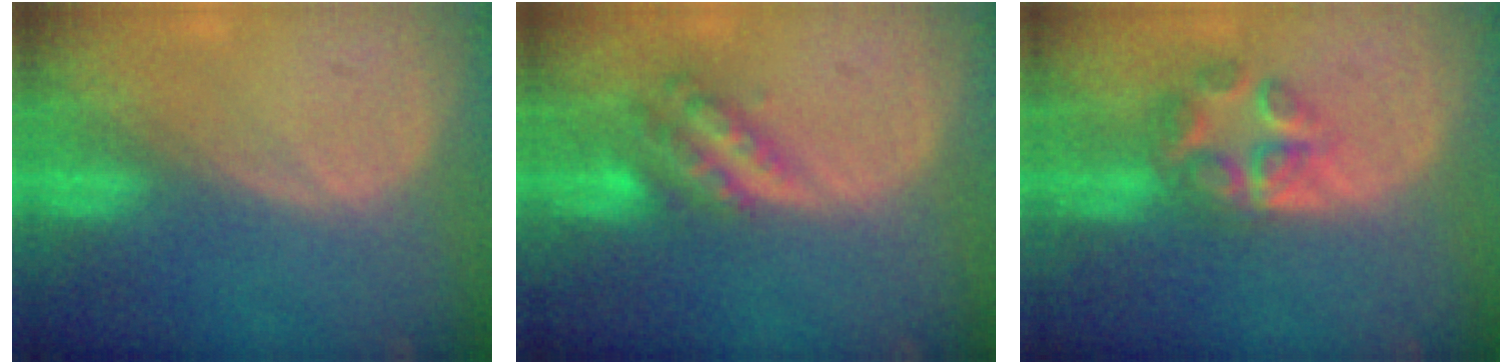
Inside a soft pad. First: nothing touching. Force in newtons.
{"total": 6.1, "press": 5.3, "slide": 2.9}
{"total": 6.7, "press": 5.7, "slide": 3.5}